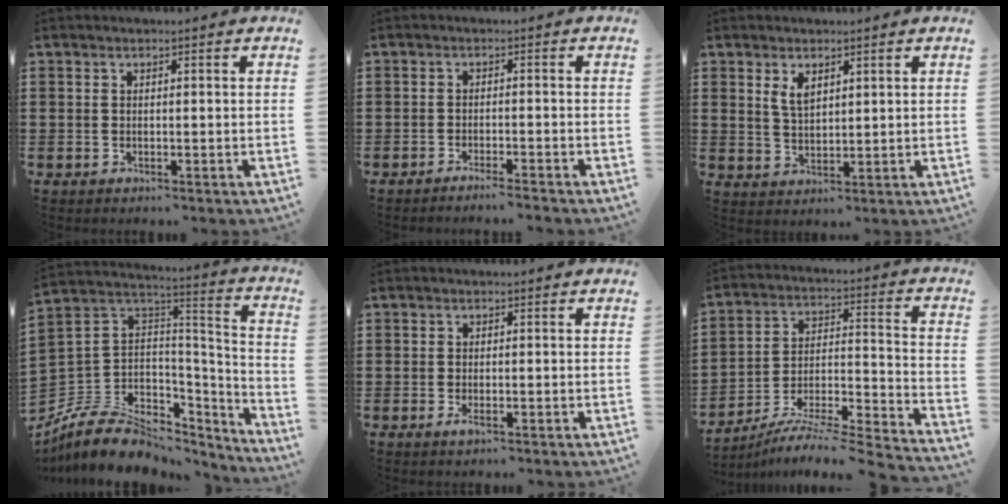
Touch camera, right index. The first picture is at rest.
{"total": 2.0, "force": [-1.9, -0.5, 0.5], "torque": [-0.008, 0.001, -0.038]}
{"total": 3.0, "force": [1.7, 1.5, 2.0], "torque": [-0.044, 0.003, 0.031]}
{"total": 9.8, "force": [-5.7, 7.0, 3.7], "torque": [-0.093, 0.009, -0.102]}
{"total": 1.1, "force": [-0.3, 0.3, 1.0], "torque": [-0.025, -0.007, -0.007]}
{"total": 7.3, "force": [-6.7, -0.1, 2.9], "torque": [-0.045, -0.006, -0.136]}